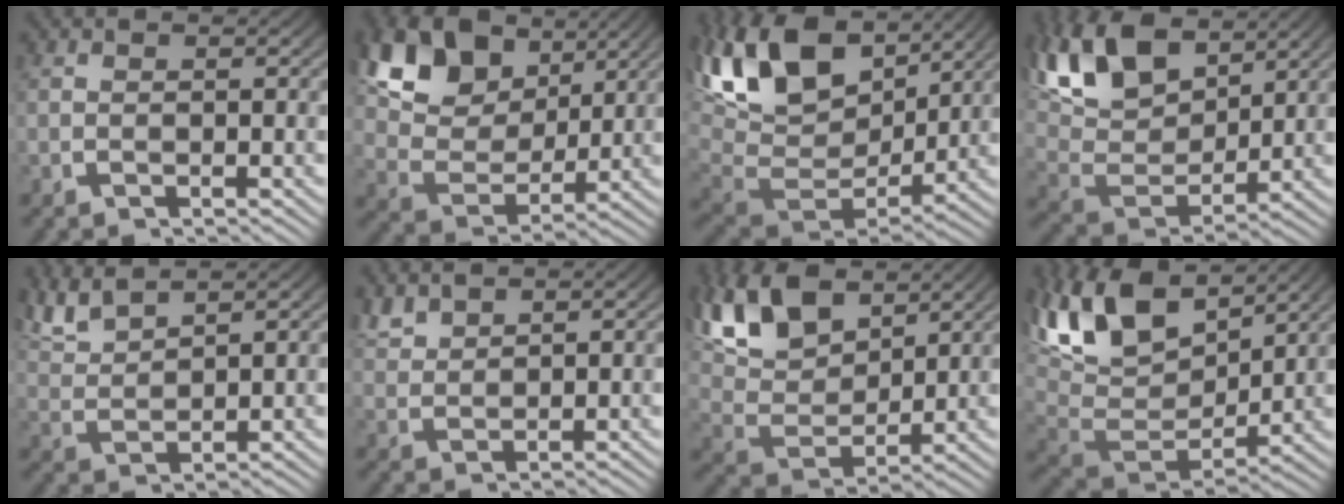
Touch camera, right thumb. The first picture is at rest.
{"total": 10.8, "force": [3.7, 7.4, 7.0], "torque": [-0.157, -0.016, 0.065]}
{"total": 13.5, "force": [3.4, 8.6, 9.9], "torque": [-0.233, -0.032, 0.072]}
{"total": 10.1, "force": [3.8, 6.0, 7.2], "torque": [-0.165, -0.014, 0.074]}
{"total": 4.1, "force": [3.5, 1.3, 1.7], "torque": [-0.044, 0.005, 0.075]}
{"total": 2.8, "force": [2.5, 0.9, 0.9], "torque": [-0.021, 0.004, 0.056]}
{"total": 9.2, "force": [3.8, 5.4, 6.4], "torque": [-0.149, -0.013, 0.075]}
{"total": 12.1, "force": [3.5, 7.6, 8.8], "torque": [-0.205, -0.023, 0.069]}